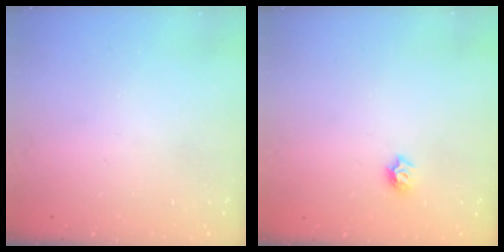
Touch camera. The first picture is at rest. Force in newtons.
{"total": 5.7, "press": 5.6, "slide": 0.8}